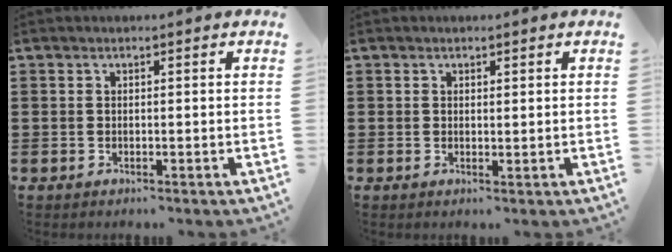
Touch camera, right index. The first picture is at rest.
{"total": 0.6, "force": [0.5, 0.2, 0.1], "torque": [-0.003, 0.001, 0.011]}